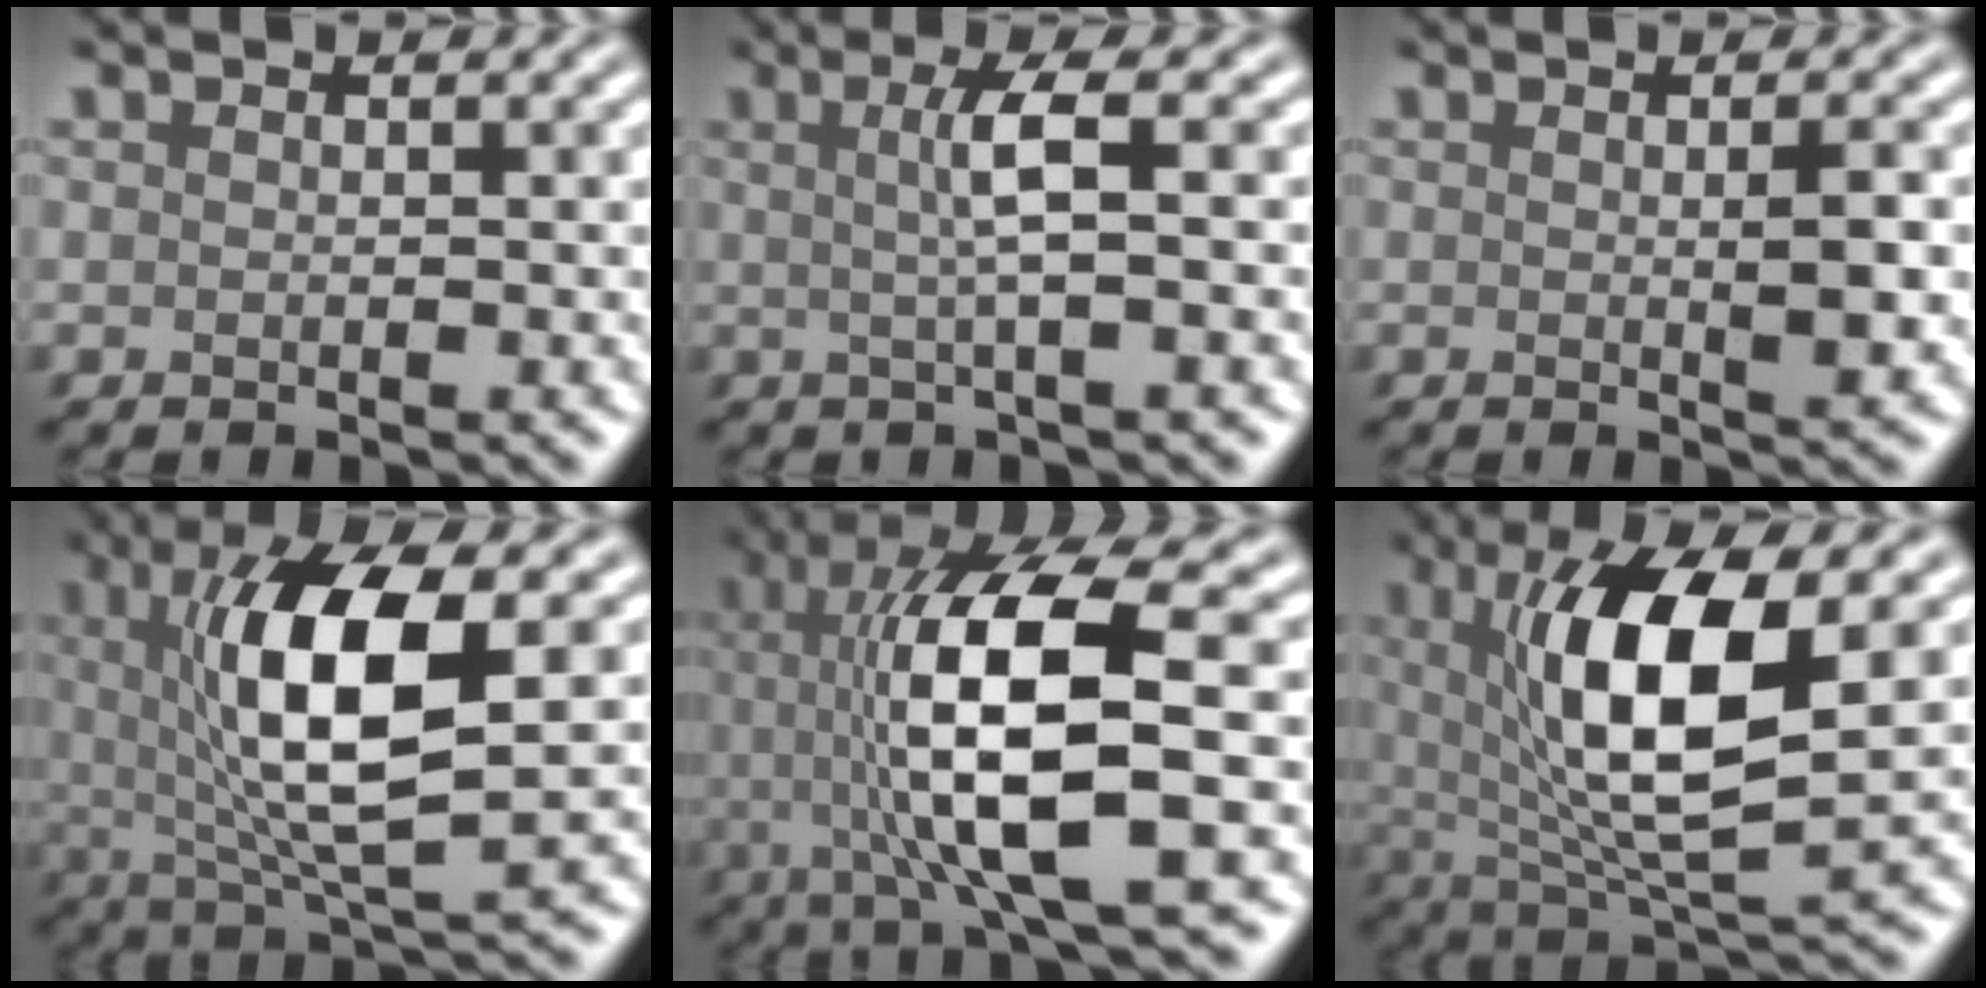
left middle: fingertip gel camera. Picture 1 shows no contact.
{"total": 3.7, "force": [0.3, 0.6, 3.6], "torque": [-0.064, 0.003, 0.002]}
{"total": 2.3, "force": [0.0, 0.4, 2.3], "torque": [-0.034, -0.002, -0.001]}
{"total": 9.7, "force": [1.4, 2.8, 9.2], "torque": [-0.157, -0.004, 0.029]}
{"total": 12.9, "force": [0.3, 3.6, 12.4], "torque": [-0.211, 0.001, 0.007]}
{"total": 10.6, "force": [1.9, 3.6, 9.8], "torque": [-0.172, -0.006, 0.037]}